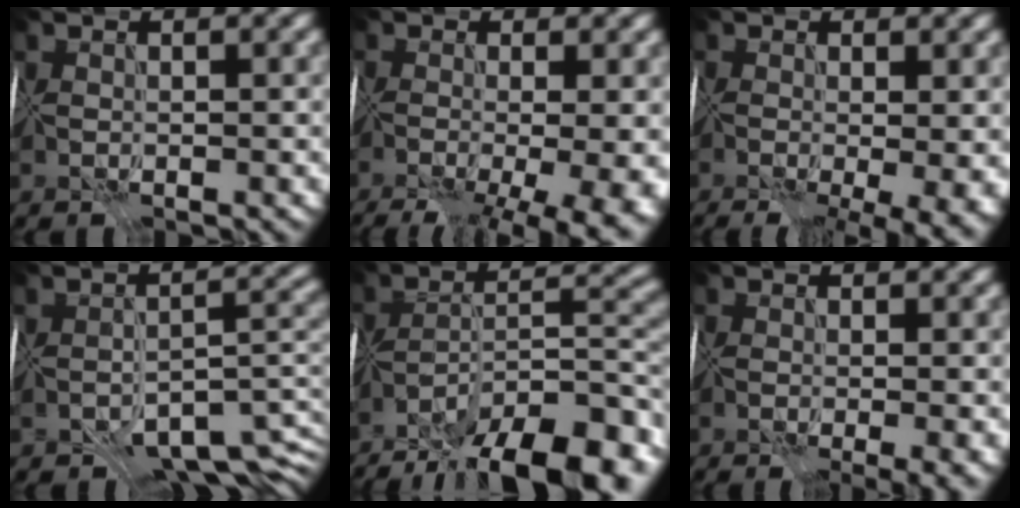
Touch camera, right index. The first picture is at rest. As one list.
[{"total": 13.6, "force": [-7.1, 5.6, 10.2], "torque": [-0.125, -0.020, -0.055]}, {"total": 10.7, "force": [-4.6, 5.1, 8.2], "torque": [-0.087, -0.018, -0.028]}, {"total": 6.5, "force": [-4.6, 2.7, 3.8], "torque": [-0.039, -0.015, -0.062]}, {"total": 14.9, "force": [-10.4, 5.2, 9.3], "torque": [-0.157, 0.007, -0.156]}, {"total": 4.7, "force": [-2.0, 1.7, 3.9], "torque": [-0.047, -0.011, -0.015]}]